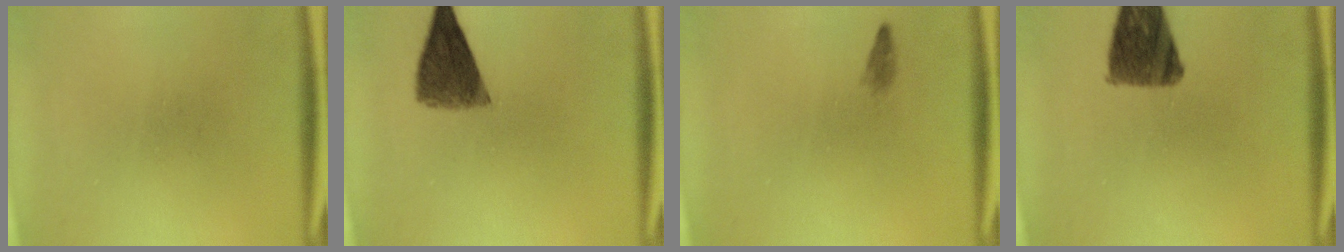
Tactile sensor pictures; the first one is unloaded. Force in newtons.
{"total": 7.6}
{"total": 0.8}
{"total": 10.1}